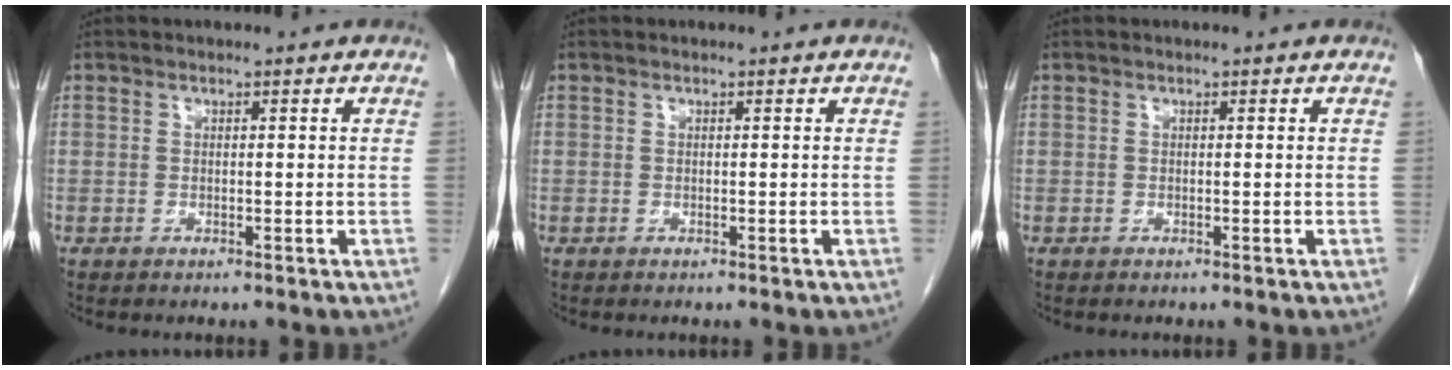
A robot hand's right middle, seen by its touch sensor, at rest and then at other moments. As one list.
[{"total": 0.0}, {"total": 0.0}]